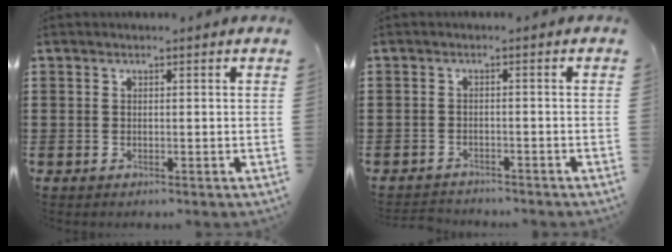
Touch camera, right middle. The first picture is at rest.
{"total": 1.7, "force": [-1.7, 0.2, -0.1], "torque": [-0.005, 0.000, -0.038]}